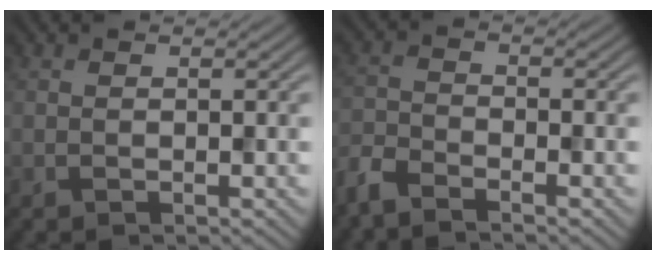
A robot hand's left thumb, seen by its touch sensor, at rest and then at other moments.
{"total": 4.0, "force": [-3.5, 1.0, 1.6], "torque": [-0.040, -0.011, -0.086]}